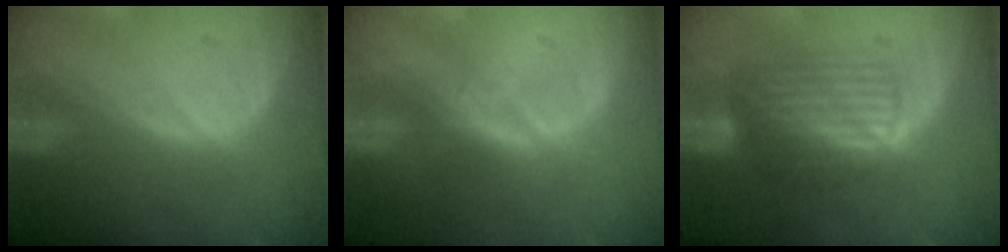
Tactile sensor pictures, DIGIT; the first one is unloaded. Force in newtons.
{"total": 1.7, "press": 1.7, "slide": 0.1}
{"total": 6.6, "press": 6.3, "slide": 1.9}